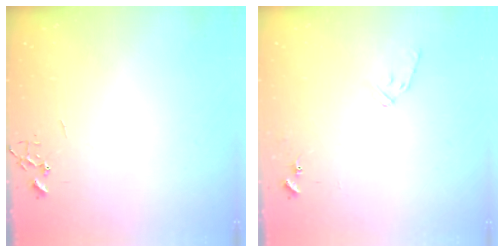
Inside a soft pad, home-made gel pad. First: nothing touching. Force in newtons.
{"total": 8.2, "press": 8.2, "slide": 0.3}